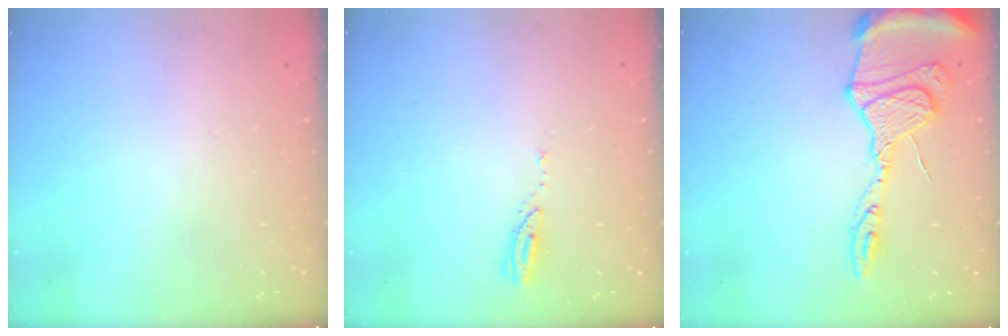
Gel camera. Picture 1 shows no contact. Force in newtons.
{"total": 3.5, "press": 3.4, "slide": 0.3}
{"total": 17.5, "press": 17.4, "slide": 1.6}